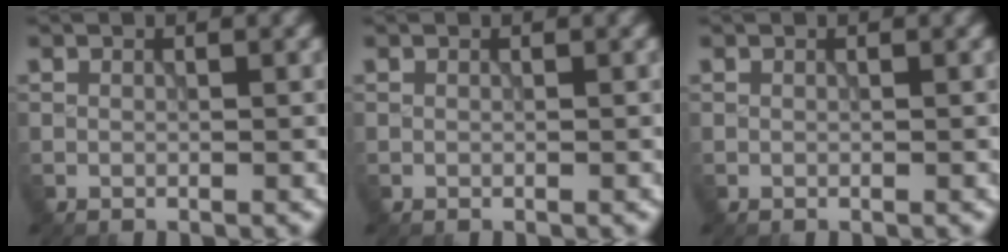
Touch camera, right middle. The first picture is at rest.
{"total": 0.0}
{"total": 0.0}